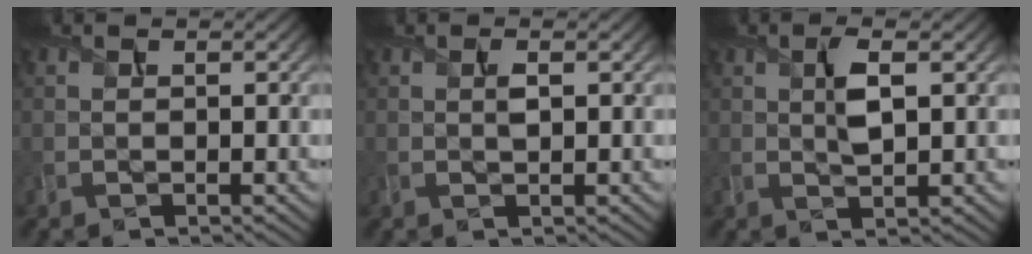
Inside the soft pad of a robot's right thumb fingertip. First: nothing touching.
{"total": 1.2, "force": [0.2, 0.4, 1.1], "torque": [-0.023, -0.002, 0.005]}
{"total": 3.3, "force": [0.7, 1.1, 3.0], "torque": [-0.062, 0.000, 0.014]}